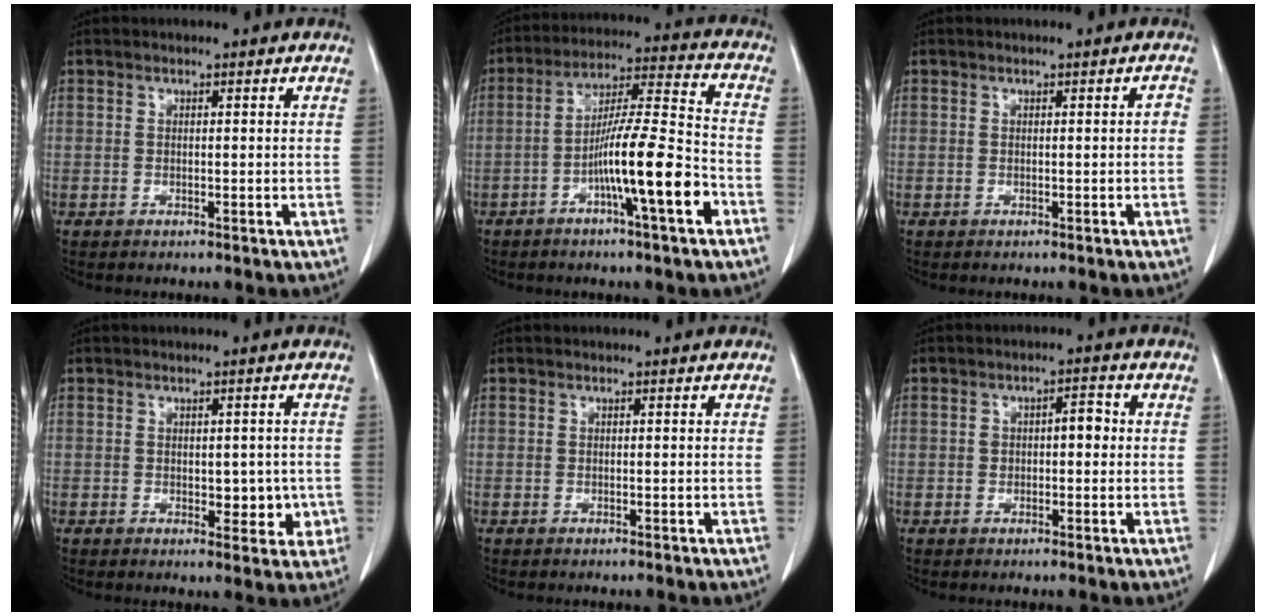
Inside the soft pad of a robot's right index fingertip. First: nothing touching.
{"total": 13.6, "force": [-5.3, 0.3, 12.5], "torque": [-0.212, 0.004, -0.091]}
{"total": 0.7, "force": [-0.2, 0.2, 0.7], "torque": [-0.005, 0.001, -0.001]}
{"total": 4.6, "force": [-0.5, 2.8, 3.6], "torque": [-0.030, 0.003, 0.002]}
{"total": 0.0}
{"total": 3.5, "force": [0.3, 1.8, 3.0], "torque": [-0.049, 0.019, 0.007]}